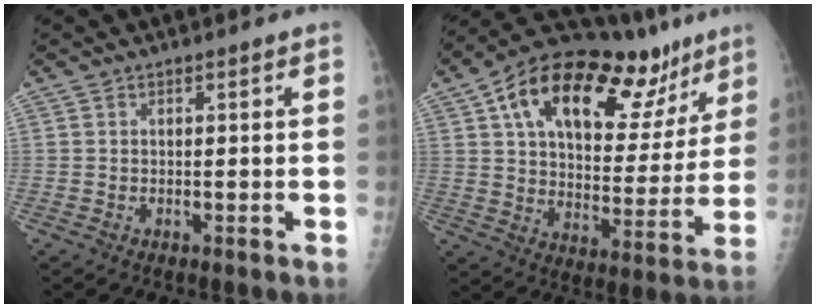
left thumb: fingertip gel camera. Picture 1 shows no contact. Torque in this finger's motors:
{"motor_torque": [0.92, 1.12, 1.73, -1.04, 0.29]}